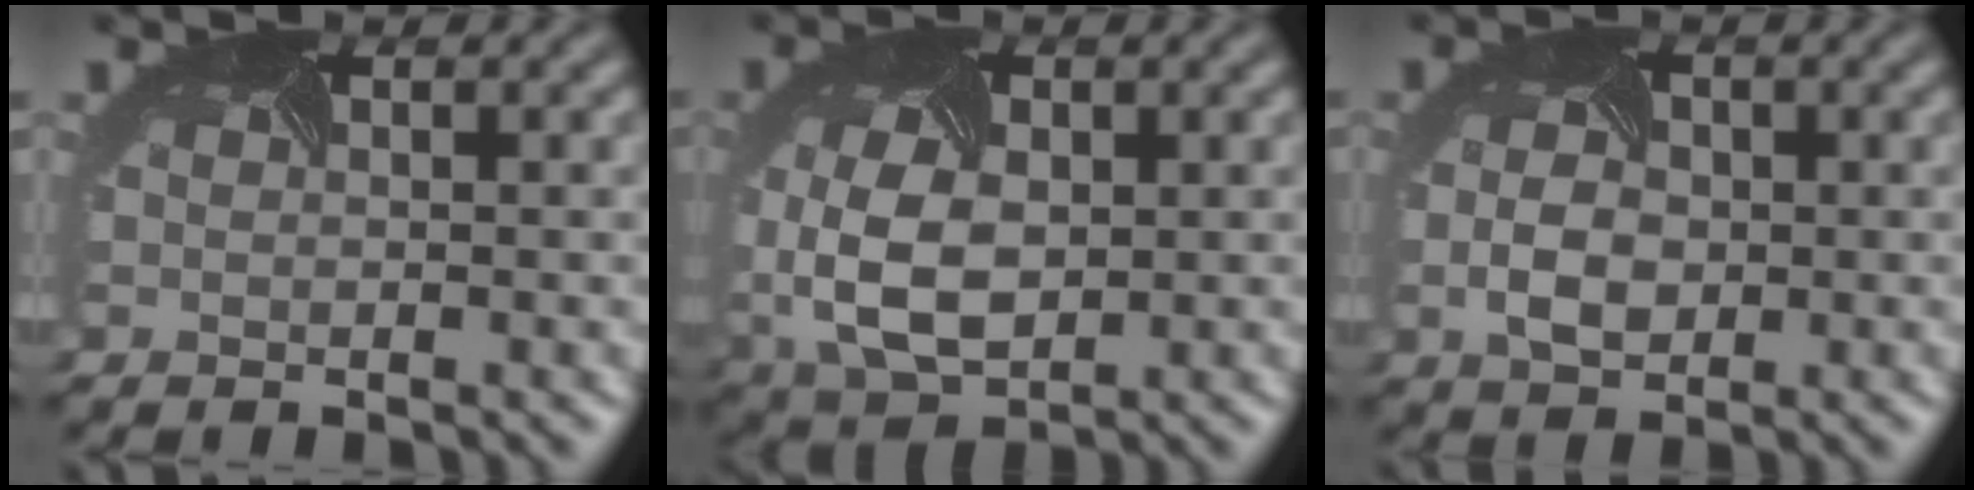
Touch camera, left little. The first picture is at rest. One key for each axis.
{"total": 6.8, "fx": -1.3, "fy": 4.5, "fz": 4.9, "tx": -0.144, "ty": -0.015, "tz": -0.005}
{"total": 3.0, "fx": -0.9, "fy": 2.0, "fz": 2.0, "tx": -0.049, "ty": -0.001, "tz": -0.011}